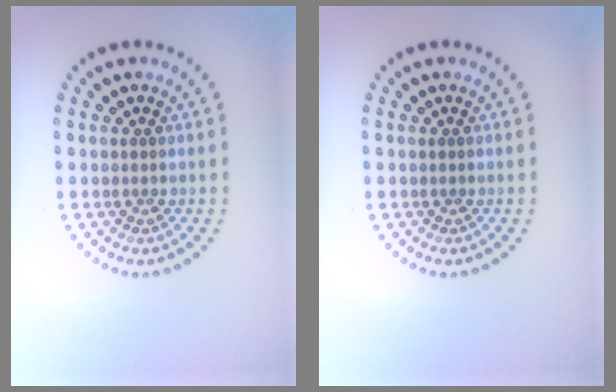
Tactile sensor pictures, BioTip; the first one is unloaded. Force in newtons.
{"total": 0.0}